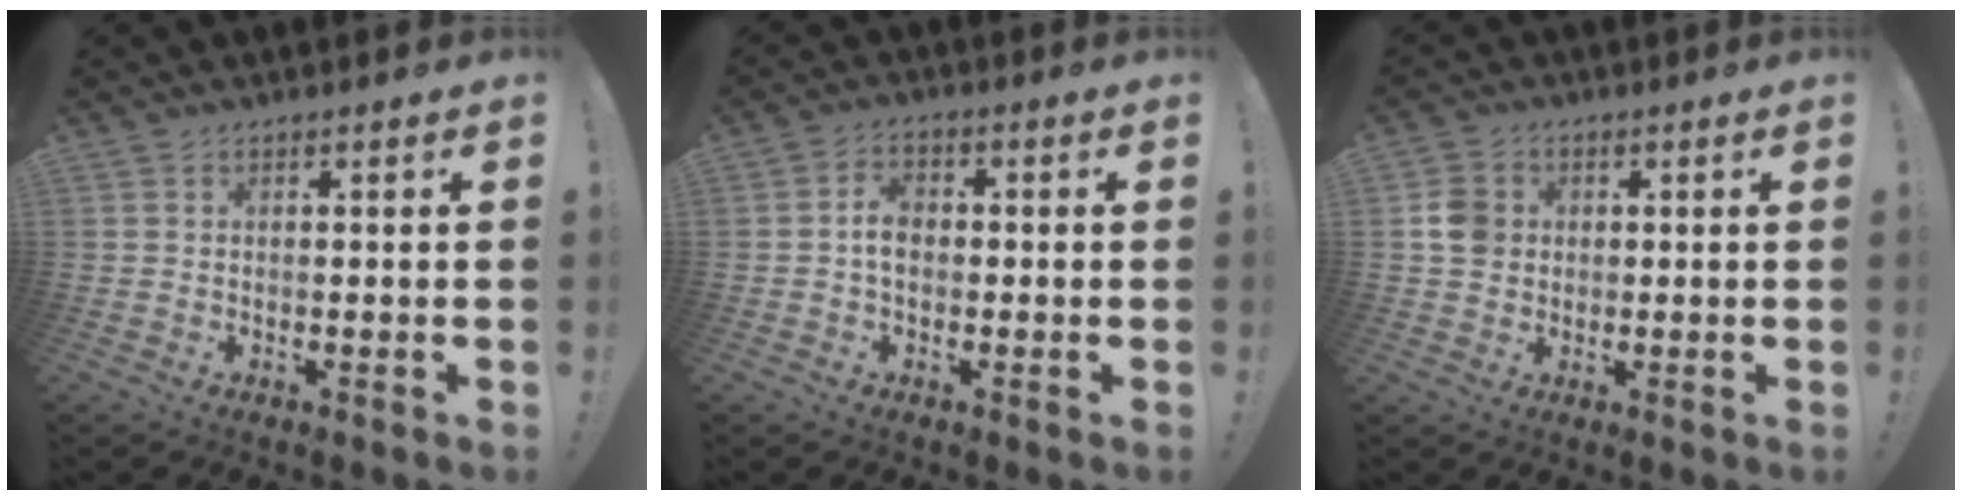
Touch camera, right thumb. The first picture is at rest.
{"total": 4.5, "force": [-0.3, 3.2, 3.2], "torque": [-0.044, 0.005, -0.007]}
{"total": 6.6, "force": [0.6, 5.9, 2.9], "torque": [-0.043, 0.008, 0.015]}